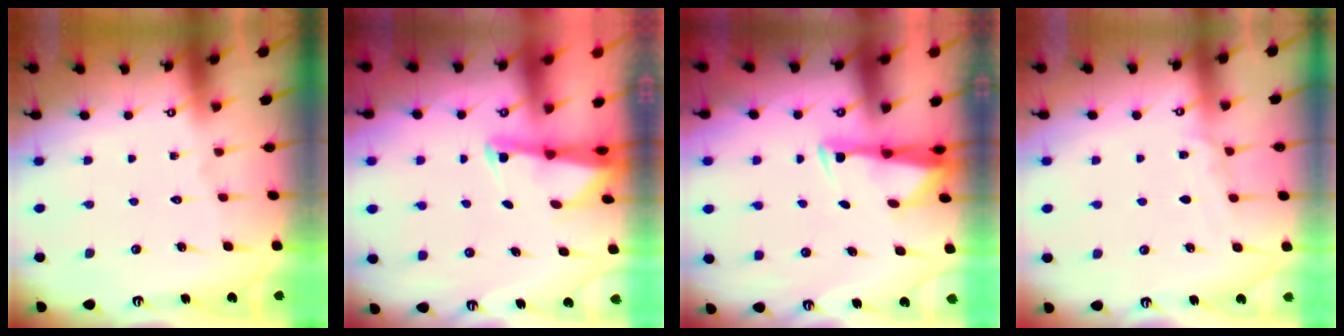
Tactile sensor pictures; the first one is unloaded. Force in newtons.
{"total": 1.6, "press": 1.6, "slide": 0.3}
{"total": 3.0, "press": 2.9, "slide": 0.8}
{"total": 4.8, "press": 4.7, "slide": 0.4}